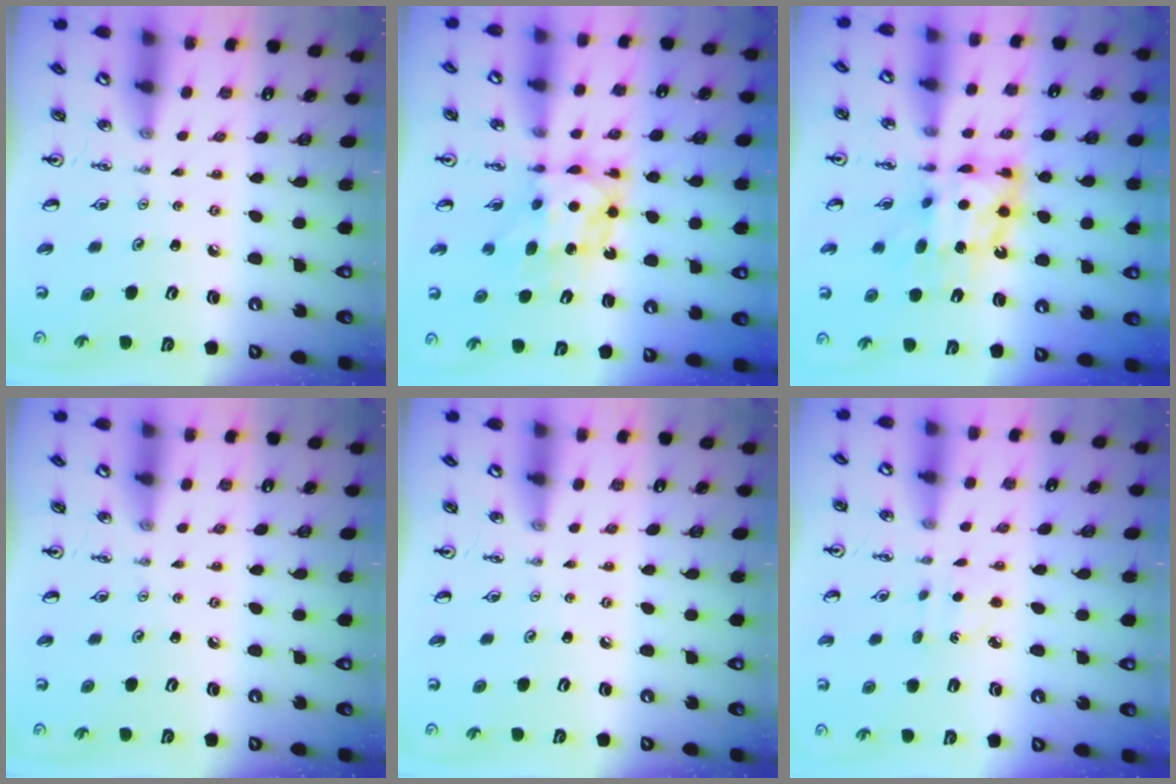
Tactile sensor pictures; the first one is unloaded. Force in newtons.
{"total": 6.9, "press": 6.9, "slide": 0.5}
{"total": 11.4, "press": 11.4, "slide": 1.1}
{"total": 0.0}
{"total": 0.0}
{"total": 2.7, "press": 2.6, "slide": 0.3}